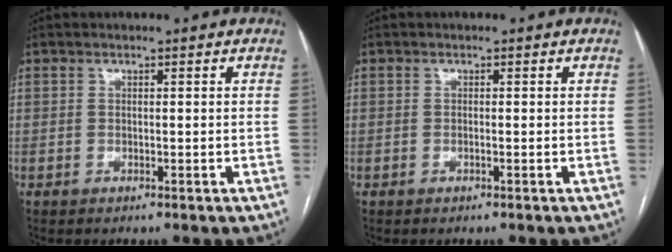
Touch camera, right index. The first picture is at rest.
{"total": 0.0}